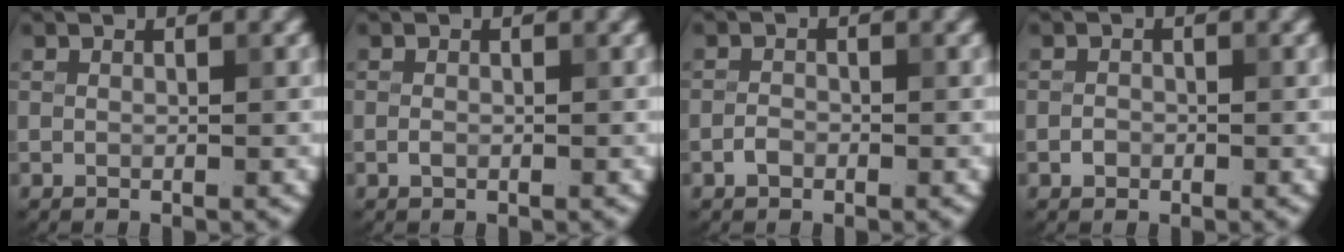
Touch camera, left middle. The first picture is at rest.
{"total": 0.6, "force": [-0.2, 0.4, 0.4], "torque": [-0.008, 0.000, -0.004]}
{"total": 1.1, "force": [-0.6, 0.7, 0.5], "torque": [-0.008, 0.001, -0.014]}
{"total": 0.9, "force": [-0.4, 0.7, 0.3], "torque": [-0.002, -0.001, -0.008]}